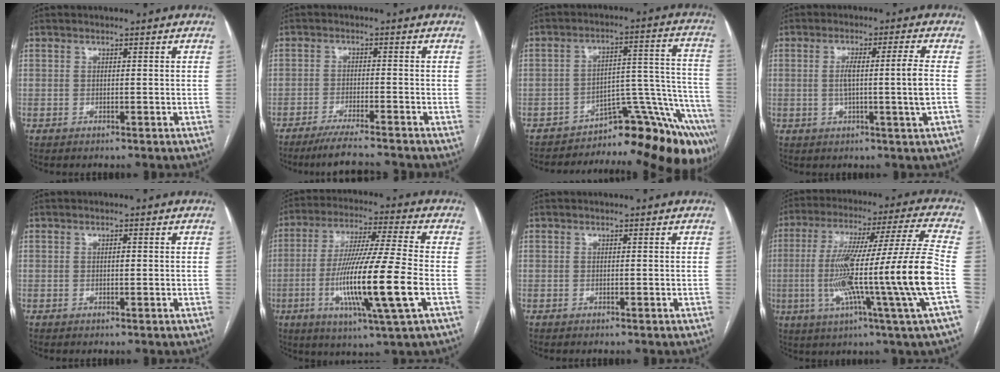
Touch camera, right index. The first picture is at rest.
{"total": 7.5, "force": [-6.9, -0.2, 2.9], "torque": [-0.040, -0.016, -0.113]}
{"total": 15.9, "force": [-14.4, 4.0, 5.4], "torque": [0.025, 0.079, -0.183]}
{"total": 7.0, "force": [-0.5, -1.3, 6.8], "torque": [-0.124, 0.001, -0.005]}
{"total": 0.7, "force": [0.1, 0.2, 0.7], "torque": [-0.013, 0.000, 0.002]}
{"total": 16.8, "force": [-4.0, -0.3, 16.3], "torque": [-0.314, -0.017, -0.077]}
{"total": 0.0}
{"total": 22.4, "force": [-4.3, -2.0, 21.9], "torque": [-0.353, -0.010, -0.092]}